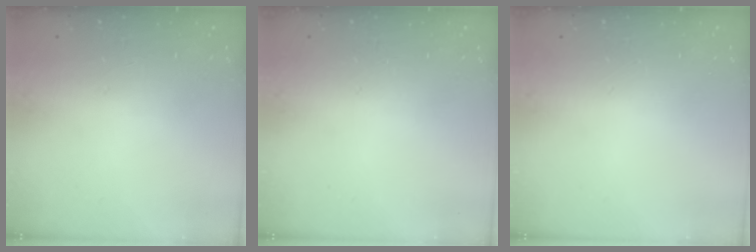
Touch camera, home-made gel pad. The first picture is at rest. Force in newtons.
{"total": 0.0}
{"total": 0.0}